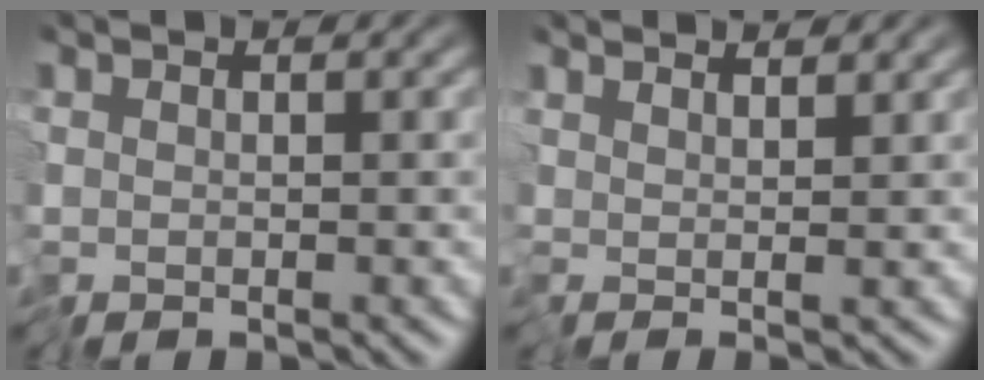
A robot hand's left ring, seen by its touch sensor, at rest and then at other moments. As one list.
[{"total": 2.3, "force": [2.2, -0.2, 0.7], "torque": [-0.014, 0.006, 0.027]}]